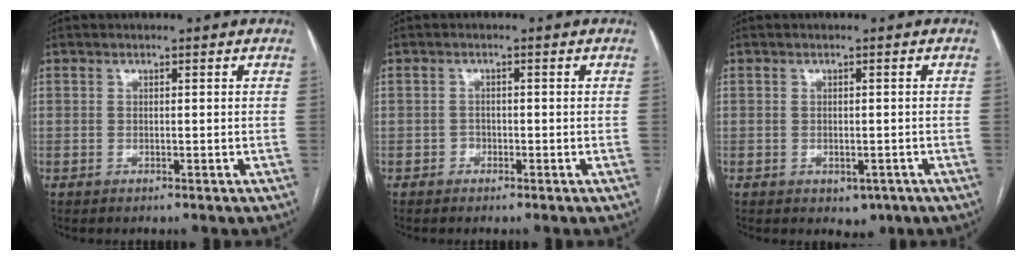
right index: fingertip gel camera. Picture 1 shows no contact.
{"total": 0.9, "force": [-0.6, 0.7, 0.2], "torque": [0.003, 0.004, -0.015]}
{"total": 2.8, "force": [-1.3, 2.0, 1.5], "torque": [-0.009, 0.001, -0.005]}